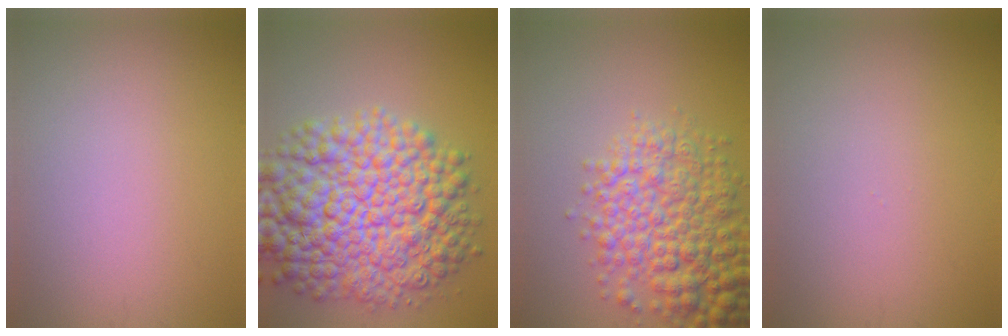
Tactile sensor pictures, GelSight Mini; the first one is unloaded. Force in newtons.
{"total": 13.2, "press": 13.2, "slide": 0.2}
{"total": 7.6, "press": 7.6, "slide": 0.2}
{"total": 0.0}